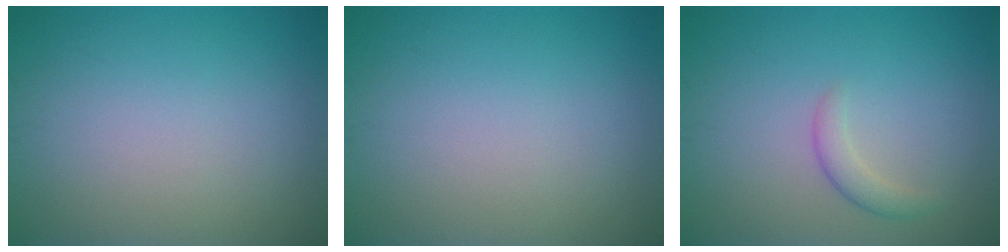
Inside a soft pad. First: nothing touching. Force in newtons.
{"total": 0.0}
{"total": 1.6, "press": 1.6, "slide": 0.0}